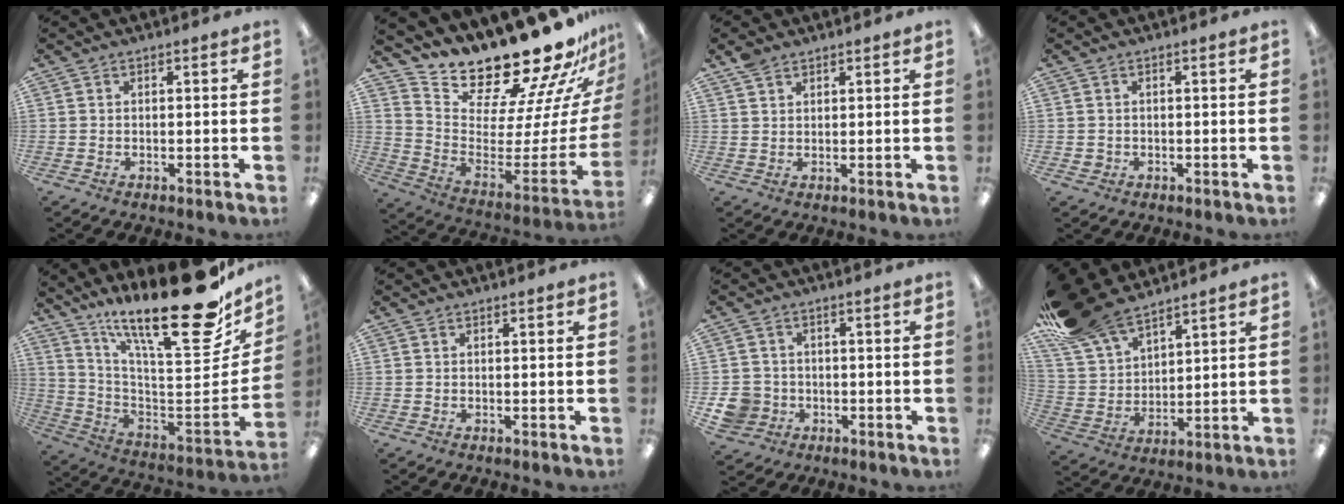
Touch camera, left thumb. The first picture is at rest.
{"total": 18.3, "force": [16.8, 4.4, 5.7], "torque": [-0.082, -0.174, 0.292]}
{"total": 3.0, "force": [2.3, 1.5, 1.1], "torque": [-0.027, -0.001, 0.045]}
{"total": 1.3, "force": [0.1, 1.3, 0.2], "torque": [-0.005, 0.004, 0.000]}
{"total": 28.3, "force": [21.2, 6.7, 17.4], "torque": [-0.245, -0.161, 0.342]}
{"total": 0.0}
{"total": 6.3, "force": [-1.8, 5.8, 1.6], "torque": [-0.045, 0.014, -0.032]}
{"total": 16.3, "force": [13.1, 6.9, 6.8], "torque": [-0.165, -0.067, 0.244]}